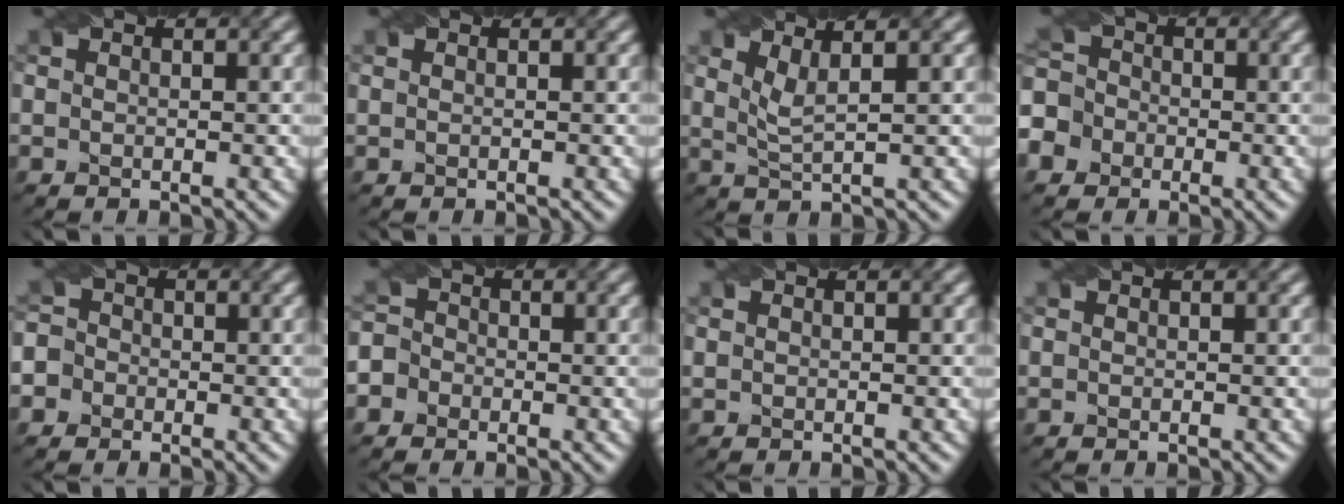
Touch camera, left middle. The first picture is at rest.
{"total": 0.0}
{"total": 2.0, "force": [1.2, 0.0, 1.5], "torque": [-0.033, -0.002, 0.026]}
{"total": 7.5, "force": [-3.8, 6.2, 2.0], "torque": [-0.056, 0.000, -0.090]}
{"total": 4.4, "force": [-1.7, 4.0, 0.8], "torque": [-0.010, 0.018, -0.060]}
{"total": 4.2, "force": [-2.0, 3.6, 0.7], "torque": [-0.002, 0.012, -0.064]}
{"total": 0.0}
{"total": 0.0}